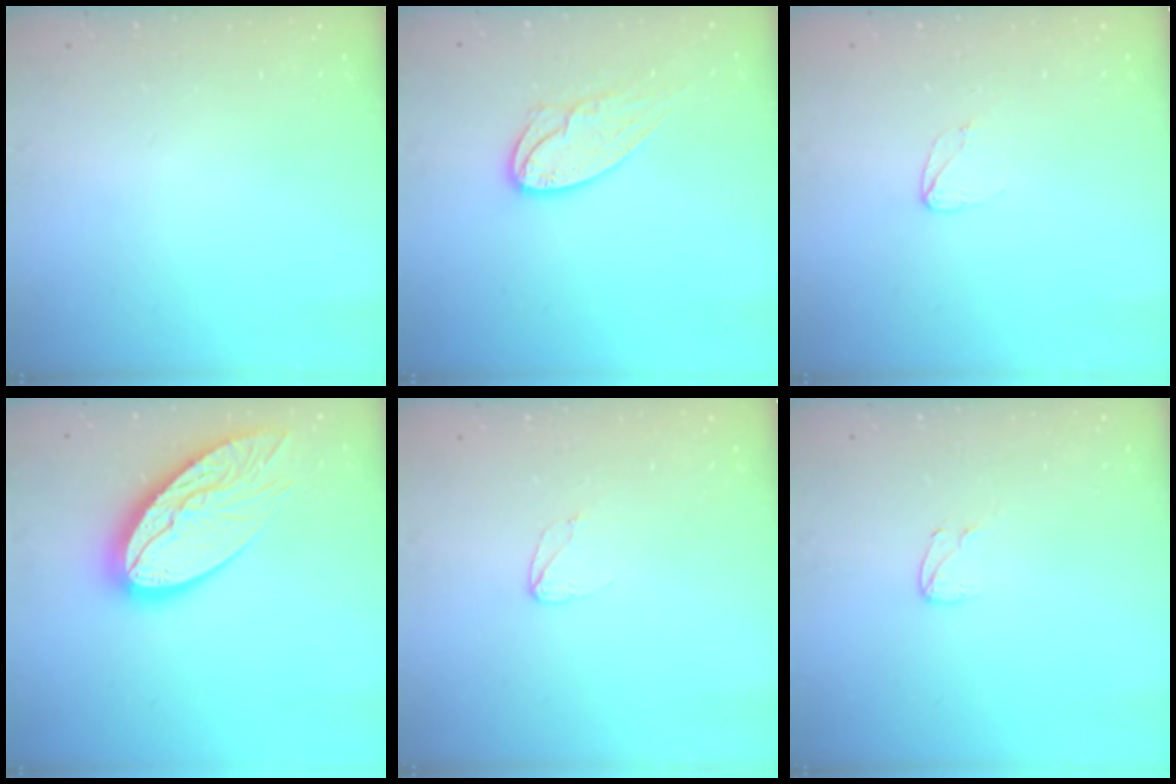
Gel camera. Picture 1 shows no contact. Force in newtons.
{"total": 11.2, "press": 11.1, "slide": 0.9}
{"total": 4.1, "press": 4.1, "slide": 0.4}
{"total": 22.0, "press": 21.9, "slide": 1.9}
{"total": 4.1, "press": 4.1, "slide": 0.4}
{"total": 4.2, "press": 4.2, "slide": 0.4}